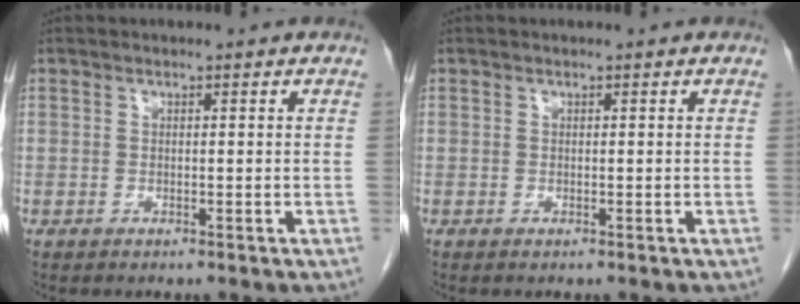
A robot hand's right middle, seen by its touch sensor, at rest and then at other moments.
{"total": 0.0}